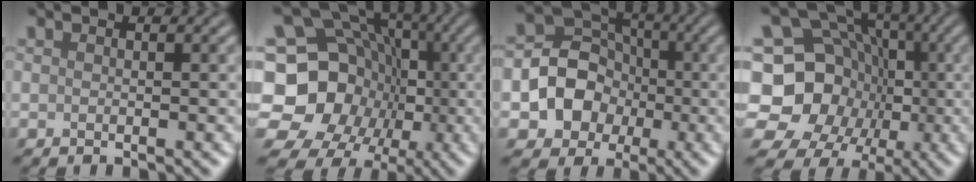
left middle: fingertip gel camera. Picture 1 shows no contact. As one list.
[{"total": 18.9, "force": [-2.6, 16.7, 8.5], "torque": [-0.159, 0.011, -0.080]}, {"total": 6.8, "force": [-1.1, 6.1, 2.8], "torque": [-0.026, 0.009, -0.041]}, {"total": 16.9, "force": [-1.5, 15.2, 7.3], "torque": [-0.141, 0.024, -0.059]}]